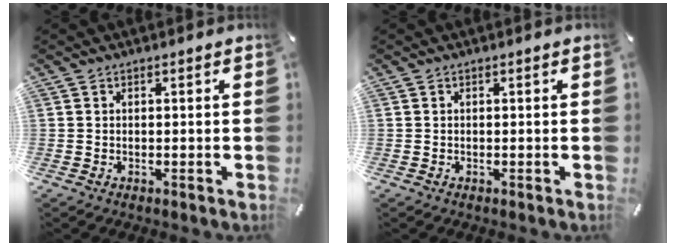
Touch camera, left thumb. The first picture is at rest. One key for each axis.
{"total": 0.0}